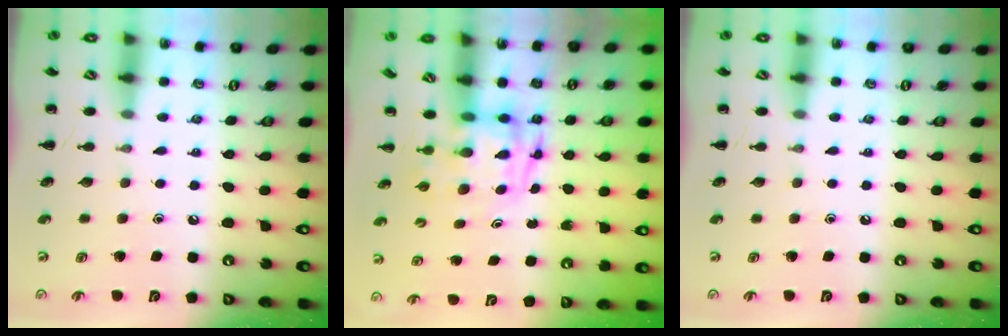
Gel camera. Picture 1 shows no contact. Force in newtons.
{"total": 3.3, "press": 3.2, "slide": 0.6}
{"total": 0.0}